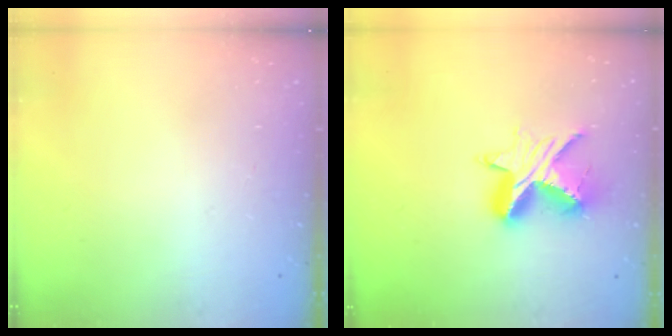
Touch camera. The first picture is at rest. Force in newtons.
{"total": 11.6, "press": 11.5, "slide": 0.7}